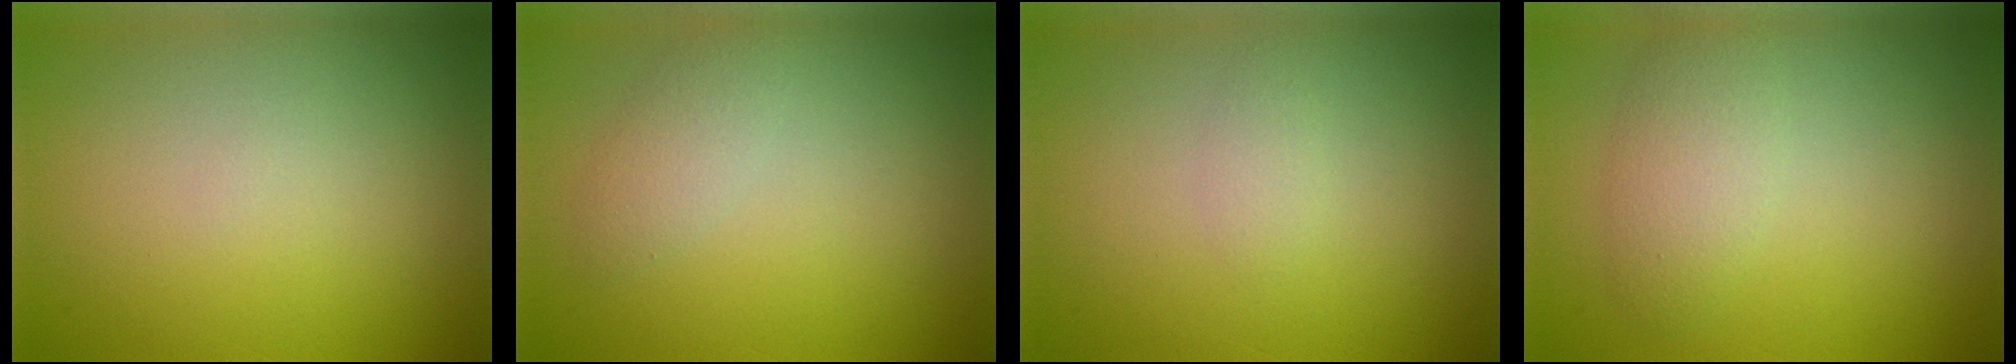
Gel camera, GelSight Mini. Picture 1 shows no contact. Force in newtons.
{"total": 1.7, "press": 1.7, "slide": 0.1}
{"total": 0.8, "press": 0.8, "slide": 0.1}
{"total": 2.7, "press": 2.7, "slide": 0.0}